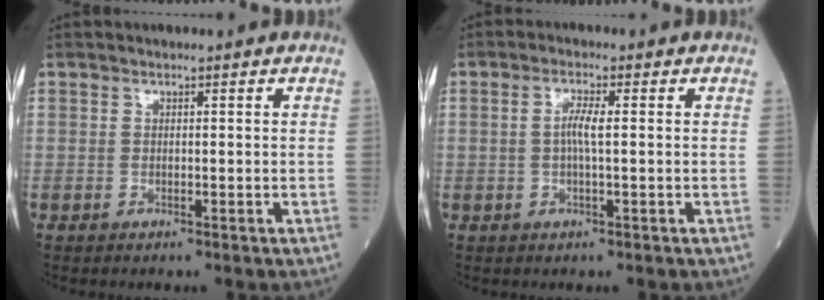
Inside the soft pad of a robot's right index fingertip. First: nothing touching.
{"total": 2.8, "force": [0.1, 0.2, 2.8], "torque": [-0.058, 0.002, 0.000]}